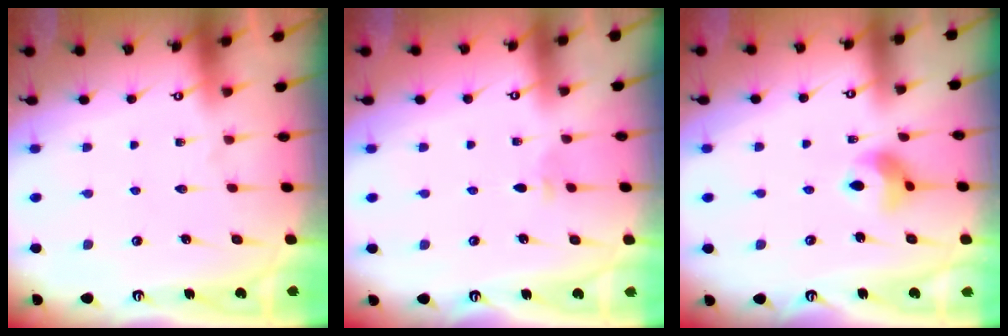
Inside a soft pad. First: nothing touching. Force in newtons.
{"total": 2.8, "press": 2.7, "slide": 0.7}
{"total": 7.8, "press": 7.7, "slide": 1.0}